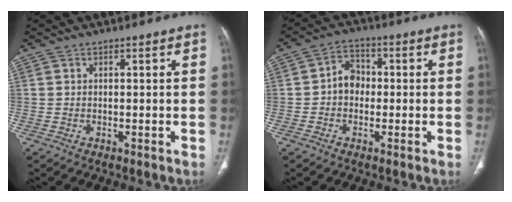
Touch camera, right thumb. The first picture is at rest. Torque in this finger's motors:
{"motor_torque": [0.34, 0.64, 0.52, -0.27, 0.01]}